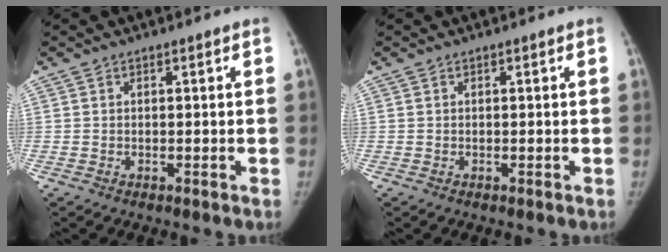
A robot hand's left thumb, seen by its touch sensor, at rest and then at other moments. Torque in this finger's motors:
{"motor_torque": [0.00, 0.00, 0.12, -0.12, 0.00]}